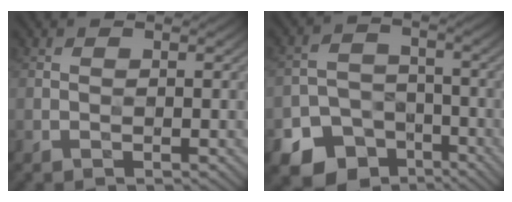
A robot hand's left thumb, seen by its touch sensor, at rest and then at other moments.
{"total": 9.8, "force": [-6.3, 6.9, 3.1], "torque": [-0.060, -0.023, -0.104]}